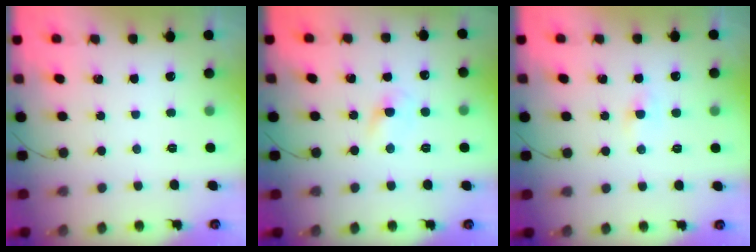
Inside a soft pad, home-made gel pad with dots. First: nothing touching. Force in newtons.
{"total": 2.6, "press": 2.4, "slide": 1.1}
{"total": 0.0}